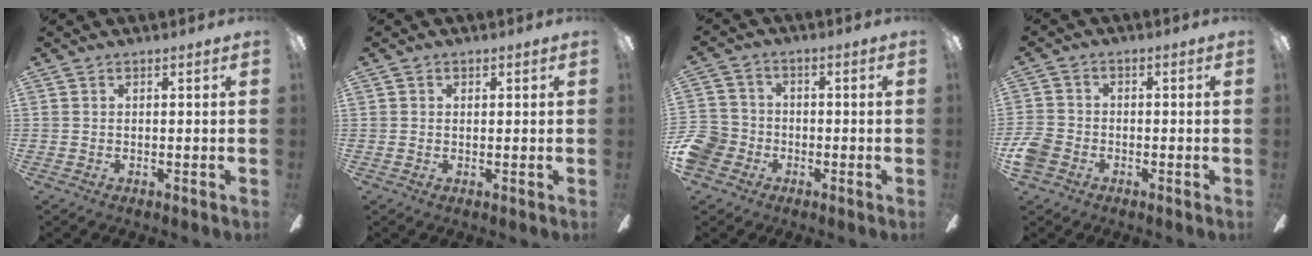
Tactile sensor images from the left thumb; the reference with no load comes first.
{"total": 0.9, "force": [0.2, 0.8, 0.4], "torque": [0.001, 0.001, 0.000]}
{"total": 7.9, "force": [-3.4, 6.5, 2.8], "torque": [-0.077, 0.035, -0.065]}
{"total": 5.9, "force": [-2.8, 4.5, 2.7], "torque": [-0.058, 0.020, -0.051]}